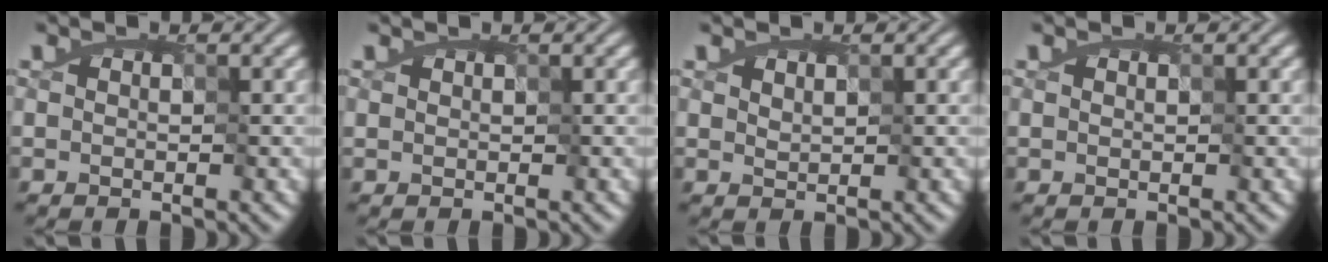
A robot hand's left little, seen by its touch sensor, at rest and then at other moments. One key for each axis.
{"total": 0.0}
{"total": 0.8, "fx": 0.6, "fy": 0.4, "fz": 0.3, "tx": -0.019, "ty": -0.002, "tz": 0.024}
{"total": 0.0}